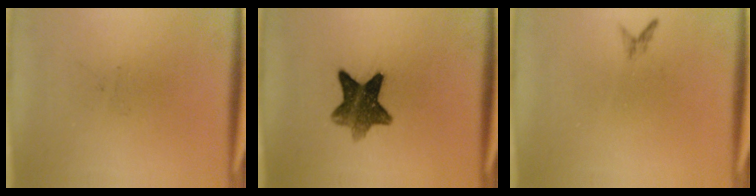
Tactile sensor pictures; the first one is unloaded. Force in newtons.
{"total": 8.7}
{"total": 0.7}